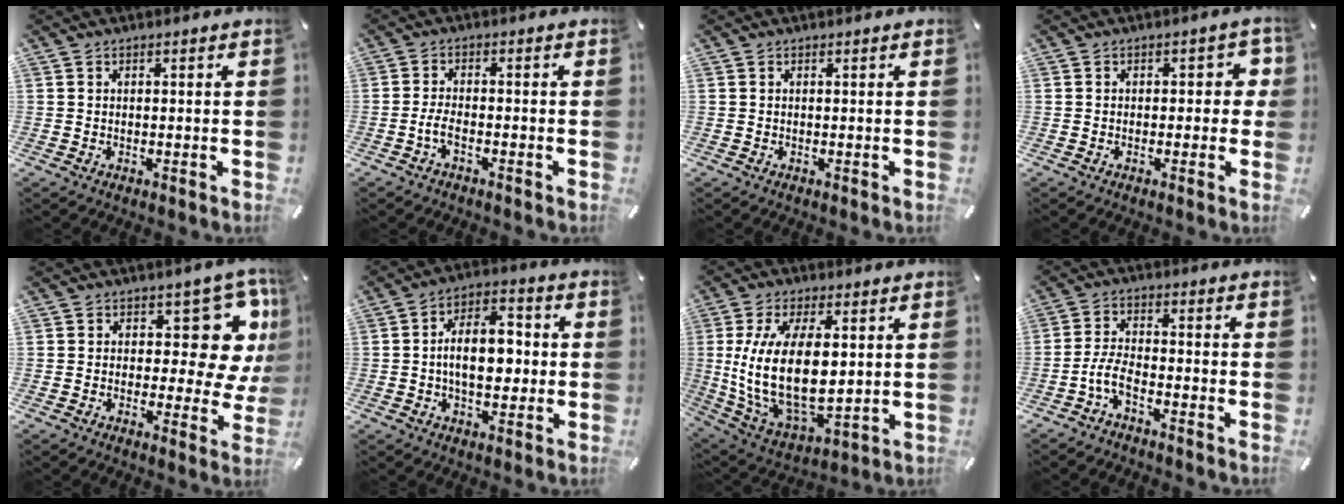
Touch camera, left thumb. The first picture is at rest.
{"total": 3.5, "force": [-1.9, 1.1, 2.7], "torque": [-0.059, 0.004, -0.037]}
{"total": 0.0}
{"total": 4.2, "force": [-0.1, 2.5, 3.3], "torque": [-0.041, 0.004, -0.009]}
{"total": 13.5, "force": [5.9, 7.4, 9.6], "torque": [-0.097, -0.058, 0.101]}
{"total": 11.2, "force": [-1.1, 7.1, 8.6], "torque": [-0.126, 0.011, -0.020]}
{"total": 18.5, "force": [2.5, 10.1, 15.3], "torque": [-0.321, -0.015, 0.046]}
{"total": 5.8, "force": [-3.5, 2.3, 4.0], "torque": [-0.093, 0.007, -0.068]}